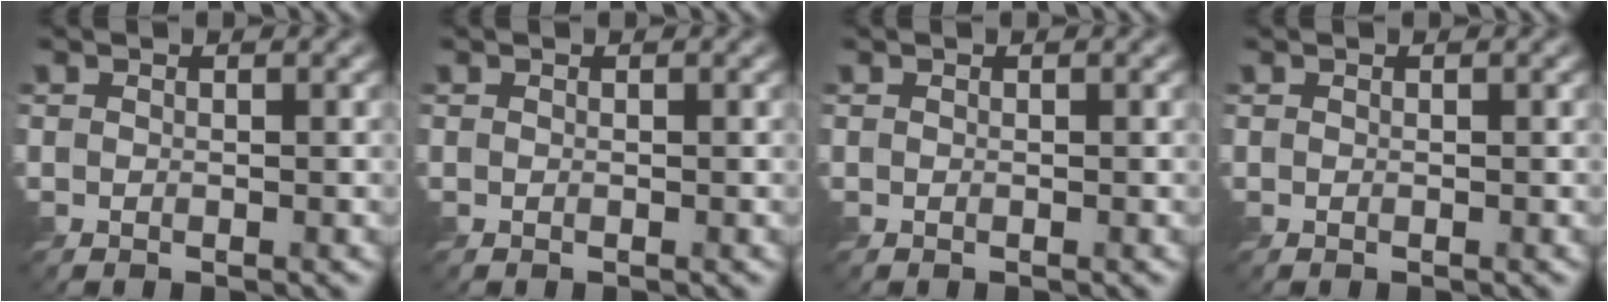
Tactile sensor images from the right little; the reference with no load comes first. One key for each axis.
{"total": 0.0}
{"total": 0.0}
{"total": 0.0}